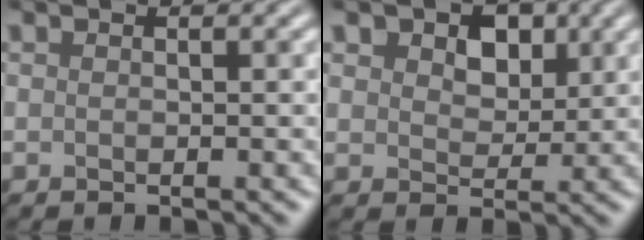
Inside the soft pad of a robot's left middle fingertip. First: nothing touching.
{"total": 3.6, "force": [2.3, 2.3, 1.4], "torque": [-0.043, 0.022, 0.039]}